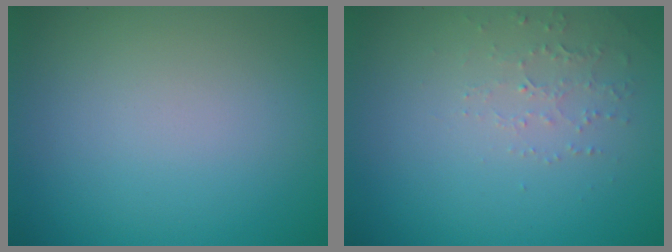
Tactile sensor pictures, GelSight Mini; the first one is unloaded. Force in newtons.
{"total": 1.5, "press": 1.5, "slide": 0.5}